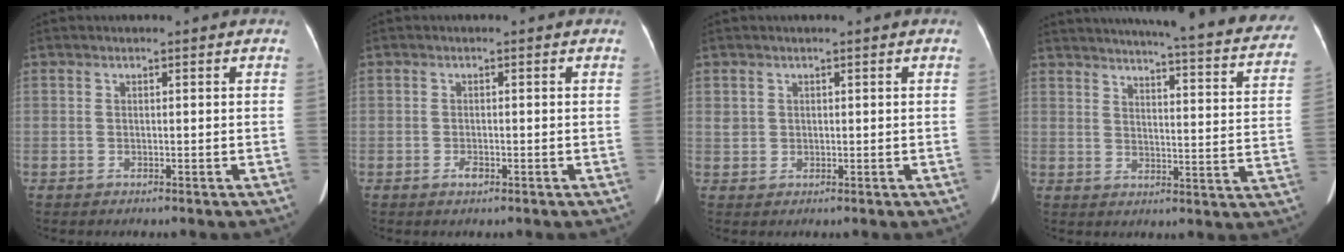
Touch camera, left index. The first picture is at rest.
{"total": 1.0, "force": [-0.8, 0.4, 0.5], "torque": [-0.006, -0.008, -0.012]}
{"total": 1.3, "force": [0.5, 1.2, 0.1], "torque": [0.009, 0.000, 0.006]}
{"total": 29.2, "force": [26.1, 2.8, 12.7], "torque": [-0.174, -0.082, 0.297]}